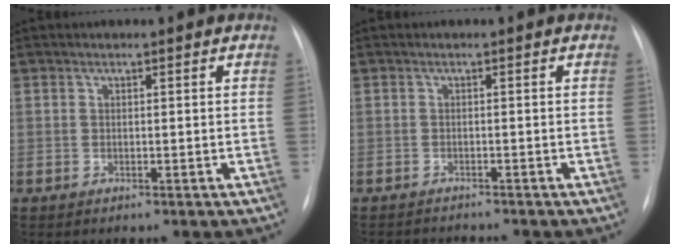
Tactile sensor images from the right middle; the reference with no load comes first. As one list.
[{"total": 3.2, "force": [-3.2, -0.1, 0.4], "torque": [0.000, -0.011, -0.043]}]